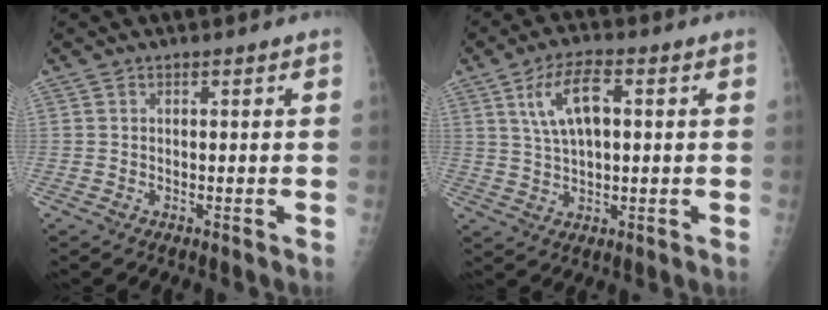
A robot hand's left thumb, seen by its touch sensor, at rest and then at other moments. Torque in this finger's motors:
{"motor_torque": [-0.25, 0.62, 0.87, -0.17, 0.12]}